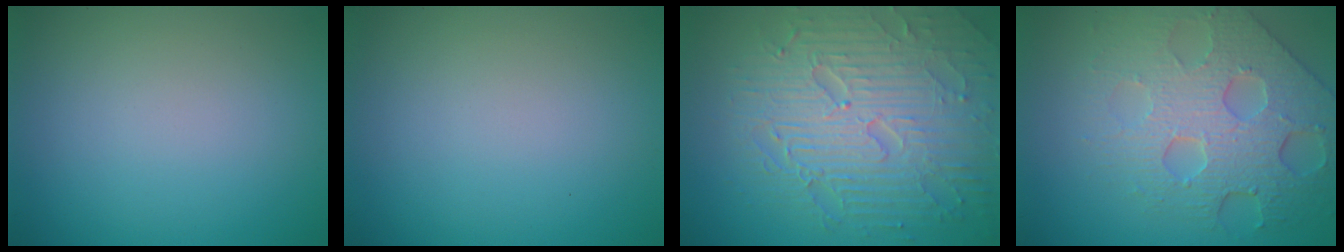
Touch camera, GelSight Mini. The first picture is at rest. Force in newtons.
{"total": 0.0}
{"total": 9.1, "press": 6.3, "slide": 6.5}
{"total": 7.7, "press": 5.7, "slide": 5.2}